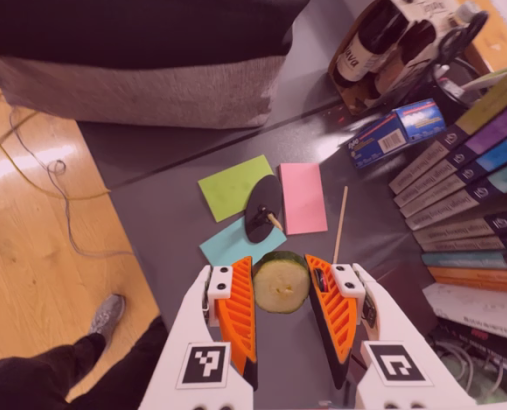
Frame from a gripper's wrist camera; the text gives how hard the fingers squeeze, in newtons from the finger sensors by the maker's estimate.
{"total": 10.3, "left": 10.9, "right": 9.7}